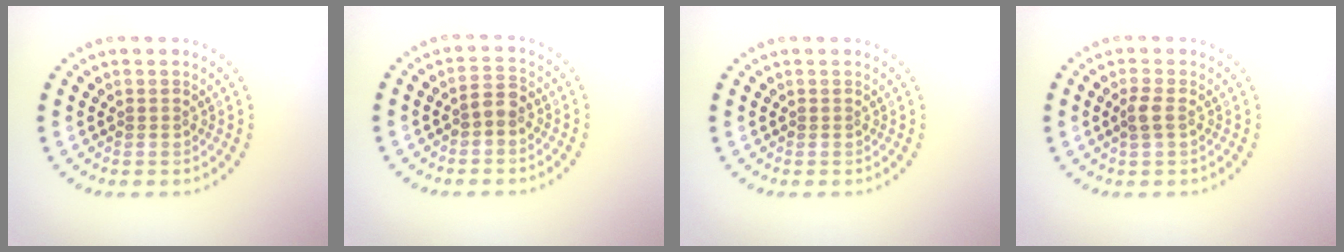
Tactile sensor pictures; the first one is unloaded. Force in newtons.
{"total": 1.7, "press": 1.7, "slide": 0.4}
{"total": 0.0}
{"total": 1.3, "press": 1.2, "slide": 0.4}